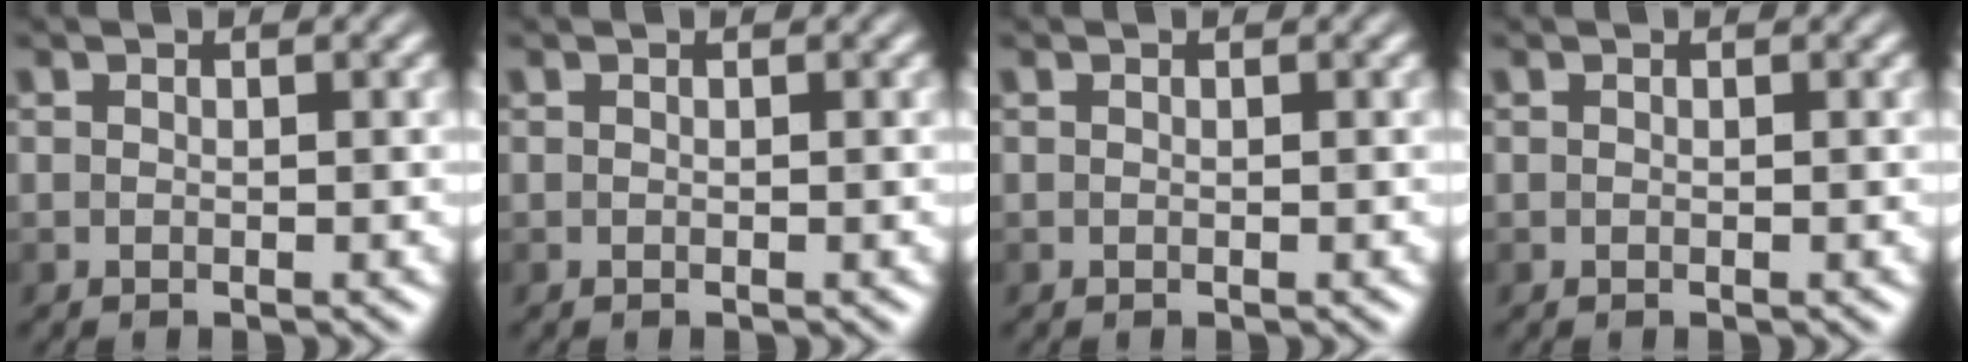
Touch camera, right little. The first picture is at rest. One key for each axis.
{"total": 0.0}
{"total": 0.0}
{"total": 0.0}